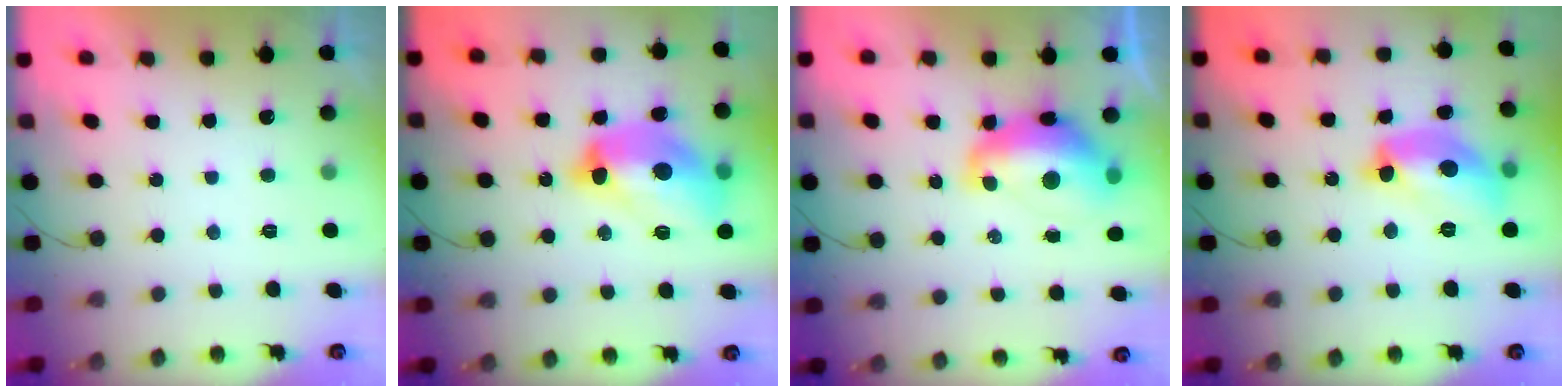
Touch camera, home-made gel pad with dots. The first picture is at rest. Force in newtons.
{"total": 15.8, "press": 15.7, "slide": 1.7}
{"total": 14.4, "press": 14.4, "slide": 1.3}
{"total": 15.4, "press": 15.4, "slide": 0.8}